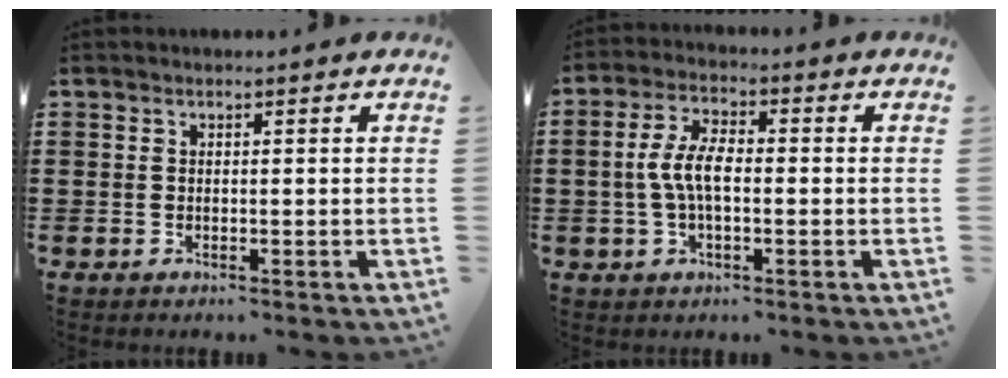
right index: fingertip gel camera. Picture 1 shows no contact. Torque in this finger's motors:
{"motor_torque": [0.25, -0.08, 0.72, 0.12]}